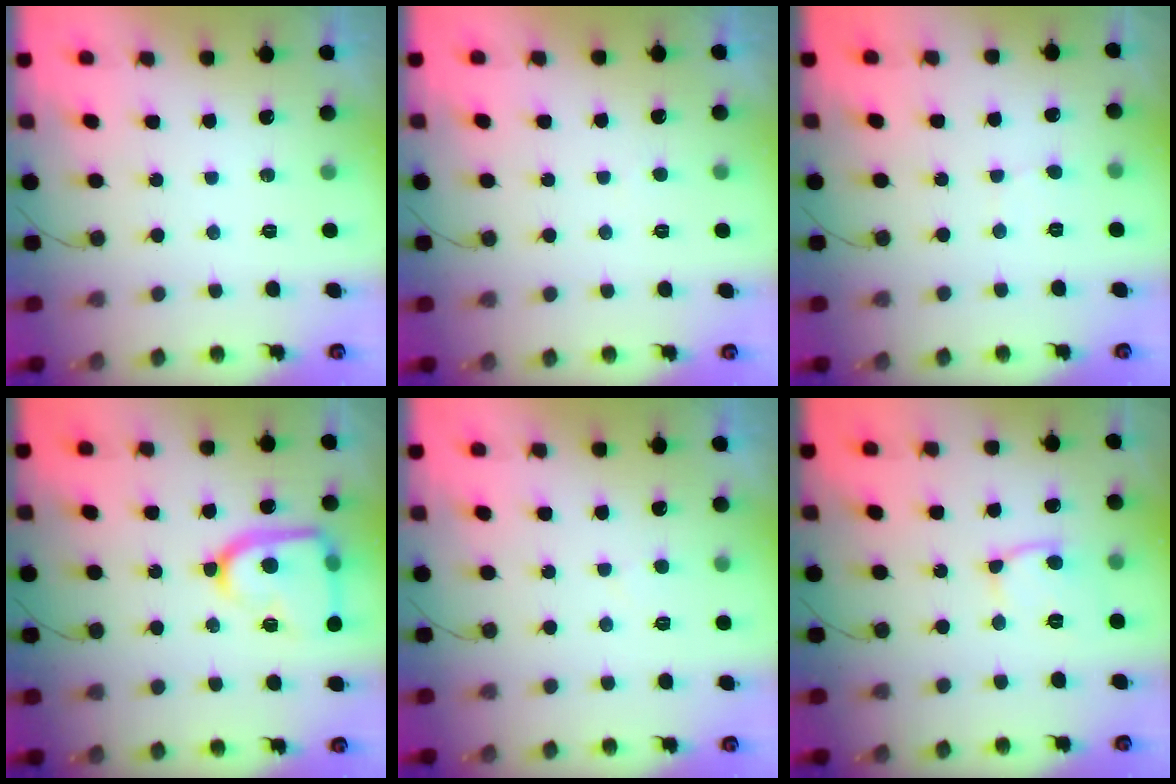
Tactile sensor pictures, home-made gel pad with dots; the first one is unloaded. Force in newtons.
{"total": 1.4, "press": 1.4, "slide": 0.2}
{"total": 2.1, "press": 2.1, "slide": 0.2}
{"total": 17.6, "press": 17.5, "slide": 1.4}
{"total": 3.0, "press": 3.0, "slide": 0.3}
{"total": 9.3, "press": 9.2, "slide": 1.2}